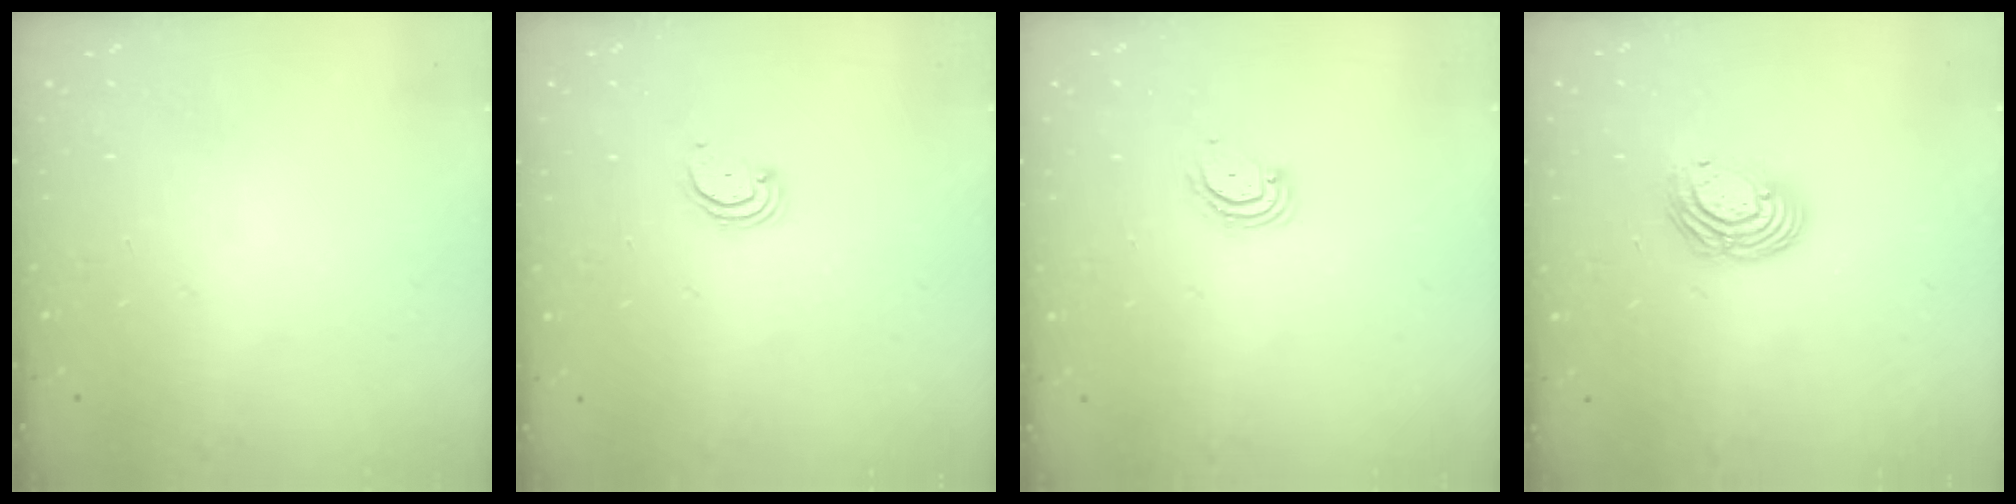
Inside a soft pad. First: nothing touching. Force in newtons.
{"total": 2.8, "press": 2.8, "slide": 0.3}
{"total": 3.8, "press": 3.8, "slide": 0.3}
{"total": 9.5, "press": 9.4, "slide": 1.7}